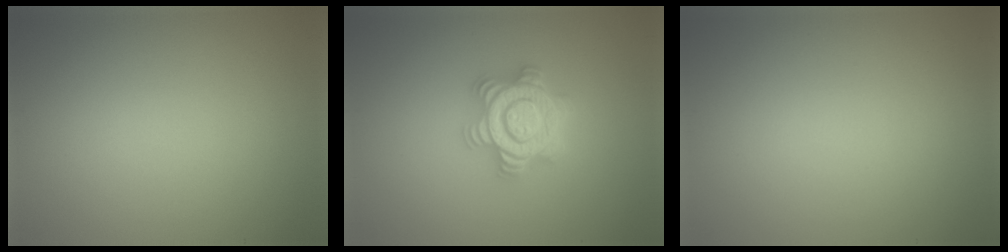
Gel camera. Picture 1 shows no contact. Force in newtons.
{"total": 4.9, "press": 4.8, "slide": 0.7}
{"total": 0.0}